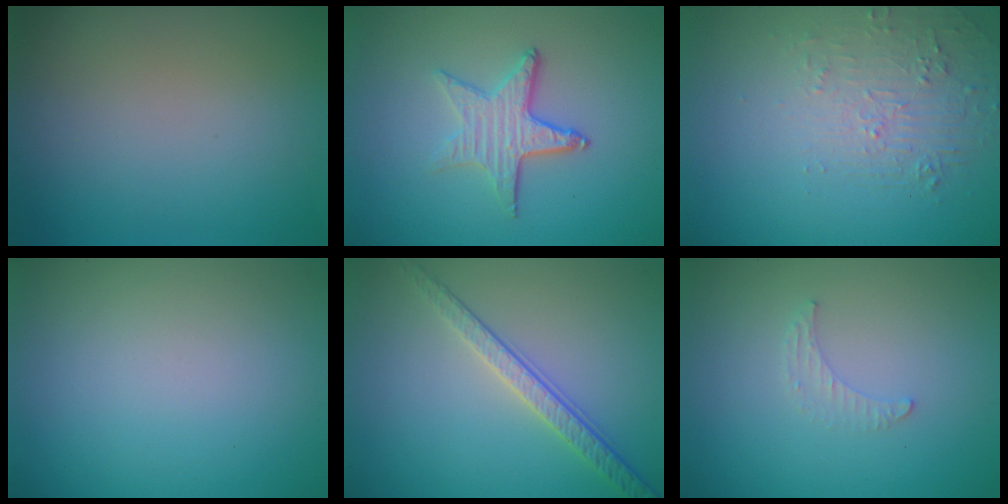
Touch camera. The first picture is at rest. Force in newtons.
{"total": 3.6, "press": 2.8, "slide": 2.2}
{"total": 2.1, "press": 0.9, "slide": 1.9}
{"total": 0.0}
{"total": 2.8, "press": 2.4, "slide": 1.5}
{"total": 1.1, "press": 1.1, "slide": 0.3}